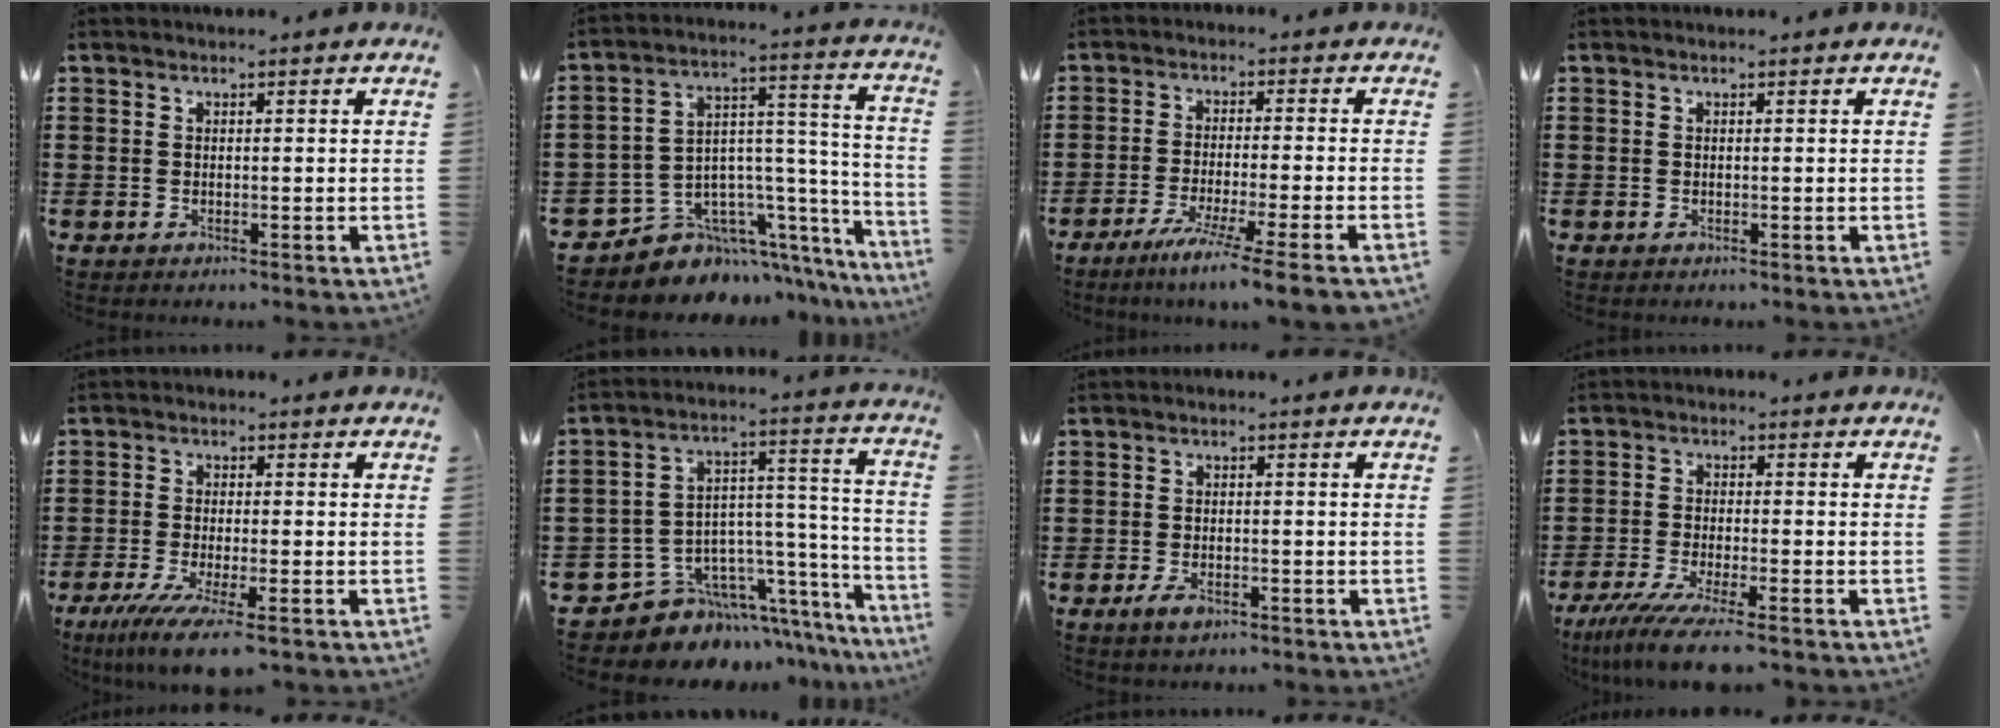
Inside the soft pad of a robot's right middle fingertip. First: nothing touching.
{"total": 7.1, "force": [-5.3, 4.7, 0.6], "torque": [-0.018, -0.003, -0.089]}
{"total": 5.7, "force": [-4.5, -1.2, 3.3], "torque": [-0.056, -0.023, -0.084]}
{"total": 0.0}
{"total": 5.8, "force": [-3.8, 0.5, 4.4], "torque": [-0.092, -0.022, -0.066]}
{"total": 7.5, "force": [-5.6, 4.9, 1.2], "torque": [-0.032, -0.007, -0.094]}
{"total": 2.3, "force": [-1.3, 1.0, 1.7], "torque": [-0.044, -0.008, -0.027]}
{"total": 6.3, "force": [-4.9, 0.1, 4.0], "torque": [-0.091, -0.024, -0.092]}